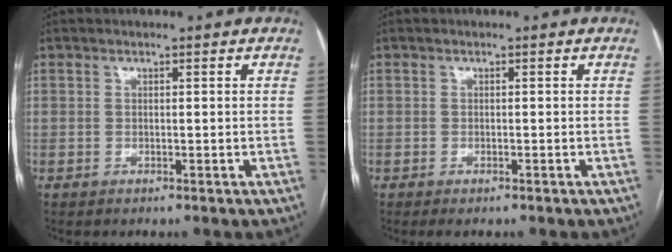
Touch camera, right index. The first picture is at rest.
{"total": 1.2, "force": [-0.9, 0.2, 0.7], "torque": [-0.012, -0.003, -0.010]}